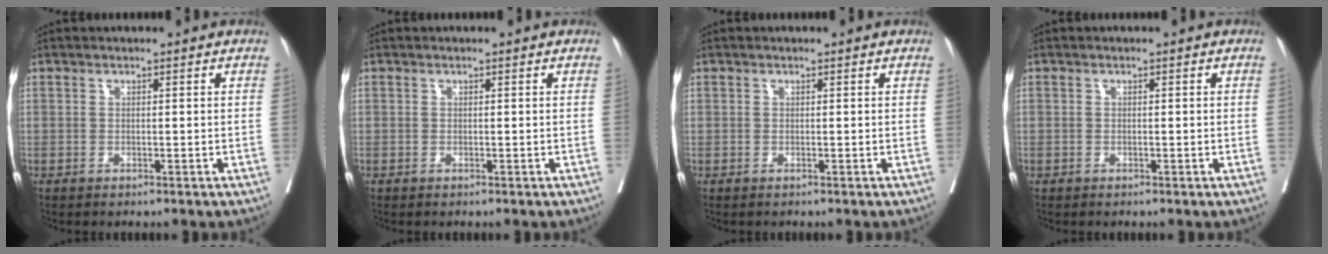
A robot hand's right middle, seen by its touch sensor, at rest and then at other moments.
{"total": 0.0}
{"total": 0.0}
{"total": 0.0}